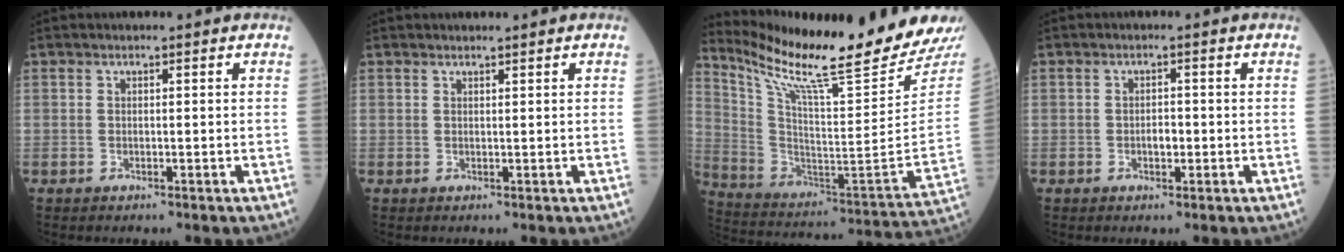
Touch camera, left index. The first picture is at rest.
{"total": 1.1, "force": [1.0, 0.0, 0.4], "torque": [-0.006, 0.006, 0.020]}
{"total": 24.2, "force": [21.5, -1.1, 10.9], "torque": [-0.202, -0.111, 0.331]}
{"total": 1.6, "force": [-0.5, 0.8, 1.3], "torque": [-0.021, 0.003, -0.006]}